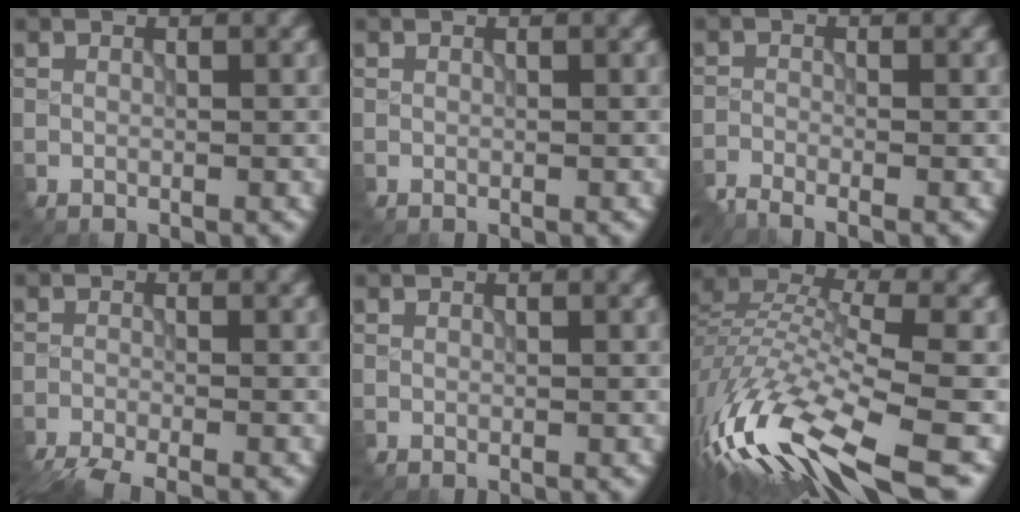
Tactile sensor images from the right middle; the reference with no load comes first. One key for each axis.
{"total": 0.0}
{"total": 2.6, "fx": -2.3, "fy": 0.4, "fz": 1.1, "tx": -0.021, "ty": -0.006, "tz": -0.050}
{"total": 4.8, "fx": -3.9, "fy": 1.0, "fz": 2.6, "tx": -0.036, "ty": -0.013, "tz": -0.066}
{"total": 0.0}
{"total": 14.2, "fx": -8.2, "fy": 4.5, "fz": 10.7, "tx": -0.251, "ty": 0.002, "tz": -0.139}